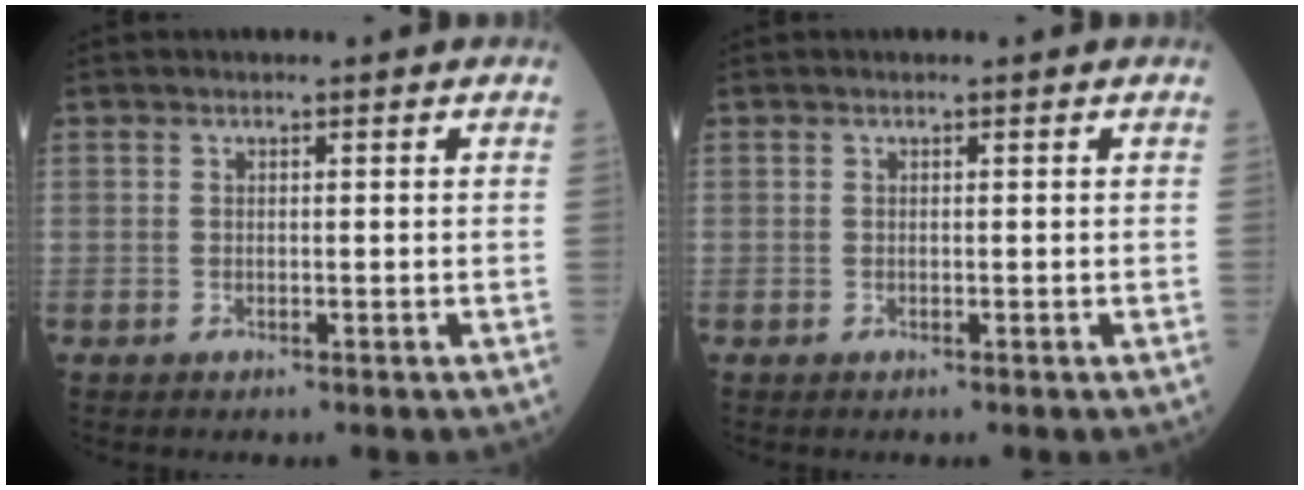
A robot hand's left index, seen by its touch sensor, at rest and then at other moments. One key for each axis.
{"total": 0.0}